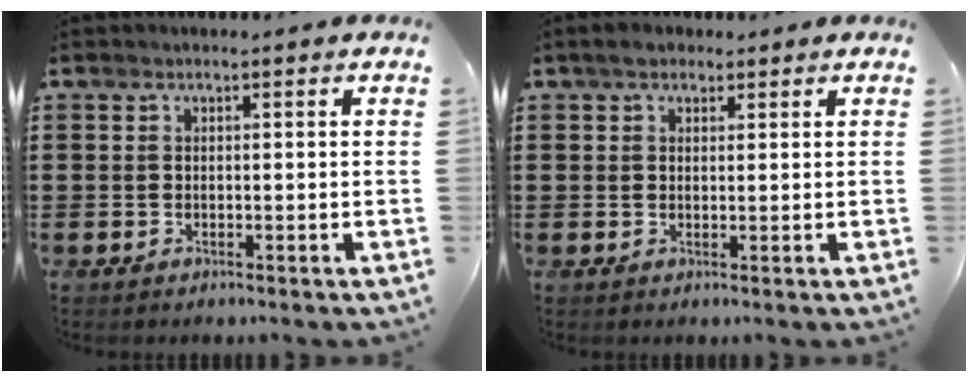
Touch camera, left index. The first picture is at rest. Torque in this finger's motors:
{"motor_torque": [0.36, -0.42, 0.08, 0.01]}